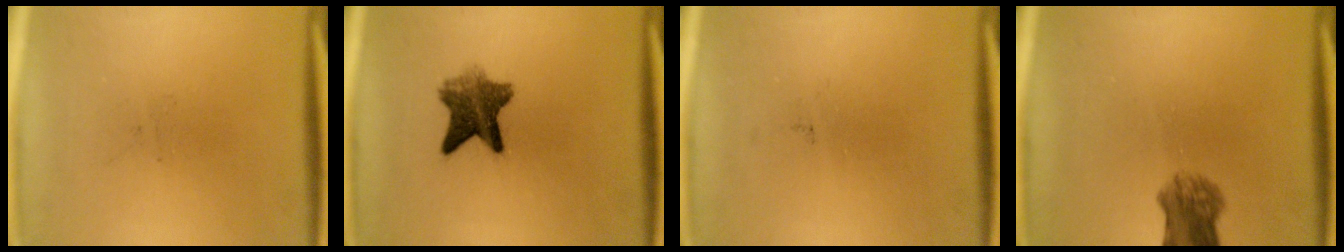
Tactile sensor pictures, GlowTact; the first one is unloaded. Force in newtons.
{"total": 7.2}
{"total": 0.0}
{"total": 5.1}